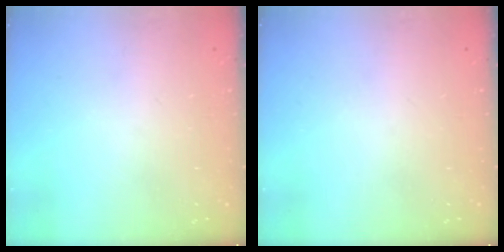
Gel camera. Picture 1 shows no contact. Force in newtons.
{"total": 0.0}